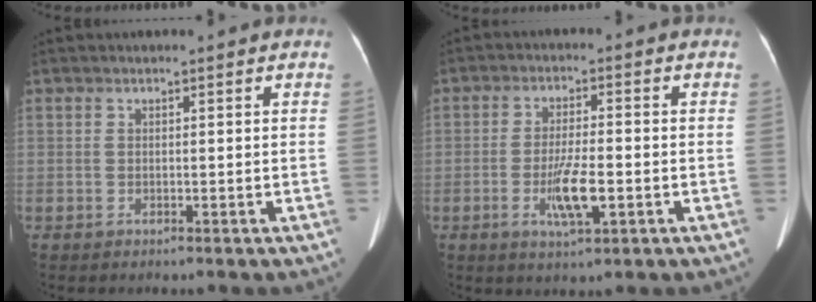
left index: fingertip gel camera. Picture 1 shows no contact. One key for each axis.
{"total": 6.3, "fx": -1.9, "fy": 1.1, "fz": 5.9, "tx": -0.114, "ty": -0.007, "tz": -0.032}